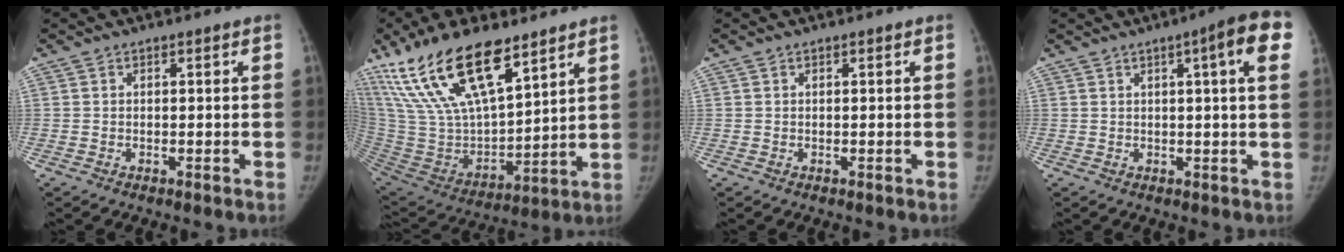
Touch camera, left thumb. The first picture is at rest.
{"total": 25.1, "force": [16.1, 9.9, 16.5], "torque": [-0.302, -0.048, 0.308]}
{"total": 0.0}
{"total": 9.3, "force": [3.4, 0.9, 8.6], "torque": [-0.100, 0.004, 0.033]}